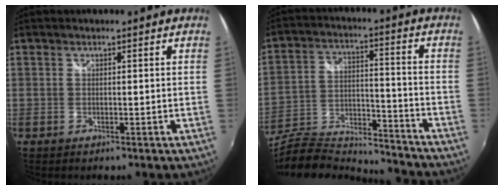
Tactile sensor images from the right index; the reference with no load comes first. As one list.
[{"total": 20.3, "force": [-16.8, 6.0, 9.6], "torque": [-0.191, -0.010, -0.267]}]